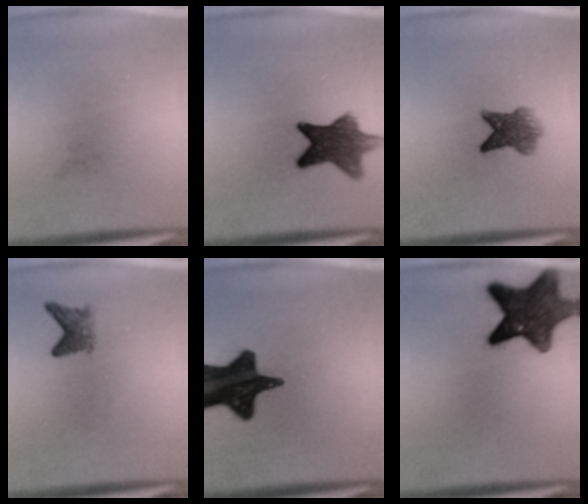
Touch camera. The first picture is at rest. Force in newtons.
{"total": 9.9}
{"total": 5.2}
{"total": 2.3}
{"total": 17.5}
{"total": 11.1}